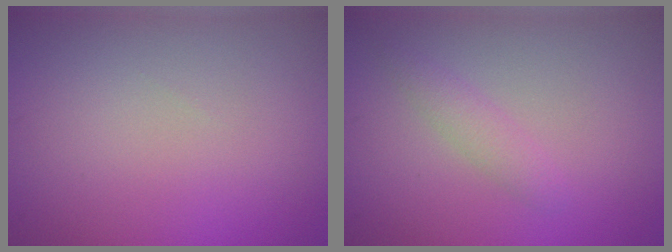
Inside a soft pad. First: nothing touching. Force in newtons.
{"total": 1.6, "press": 1.6, "slide": 0.2}